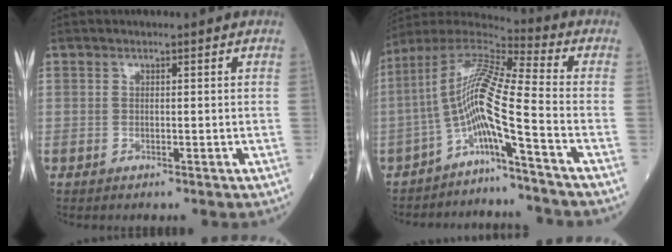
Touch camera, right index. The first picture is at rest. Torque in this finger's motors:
{"motor_torque": [0.33, -0.13, 0.78, 0.21]}